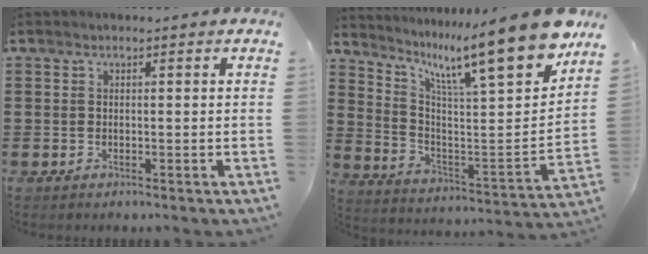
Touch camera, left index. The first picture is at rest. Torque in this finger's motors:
{"motor_torque": [0.49, -0.32, 0.45, 0.04]}